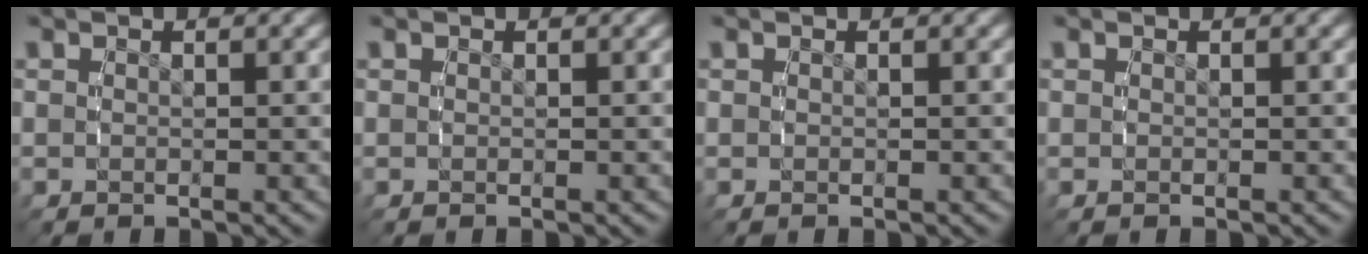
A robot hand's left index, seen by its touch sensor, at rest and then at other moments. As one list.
[{"total": 0.0}, {"total": 0.0}, {"total": 0.0}]